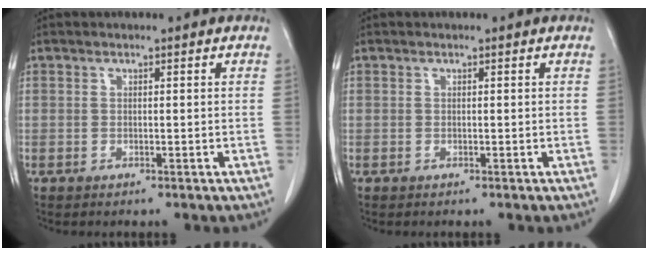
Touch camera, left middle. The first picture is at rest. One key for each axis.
{"total": 0.0}